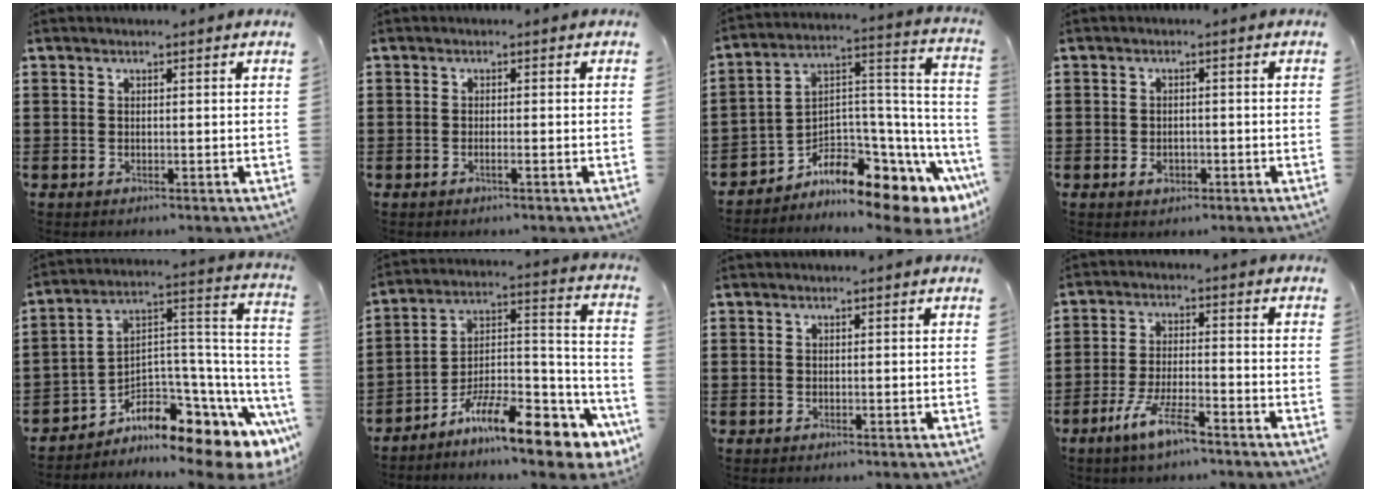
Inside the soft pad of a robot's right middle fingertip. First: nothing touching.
{"total": 1.1, "force": [-0.8, 0.1, 0.7], "torque": [-0.014, -0.001, -0.016]}
{"total": 7.2, "force": [-5.5, 3.0, 3.5], "torque": [-0.080, -0.030, -0.113]}
{"total": 2.3, "force": [-1.3, 1.4, 1.3], "torque": [-0.027, 0.003, -0.025]}
{"total": 5.9, "force": [-4.5, 2.6, 2.8], "torque": [-0.073, -0.045, -0.096]}
{"total": 12.7, "force": [-9.4, 3.3, 7.9], "torque": [-0.130, 0.026, -0.172]}
{"total": 0.0}
{"total": 7.0, "force": [-5.1, 1.2, 4.7], "torque": [-0.108, -0.006, -0.098]}